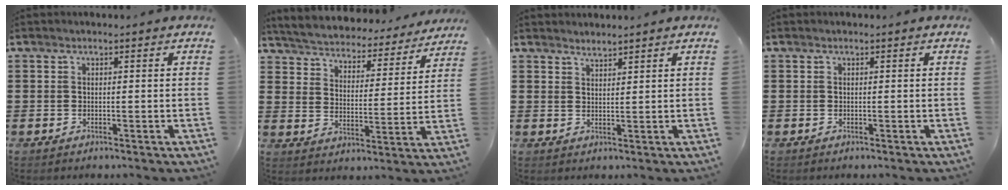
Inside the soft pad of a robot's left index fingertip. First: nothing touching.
{"total": 4.0, "force": [4.0, 0.0, -0.1], "torque": [-0.025, -0.037, 0.061]}
{"total": 1.6, "force": [1.6, 0.0, 0.0], "torque": [-0.002, 0.002, 0.031]}
{"total": 0.0}